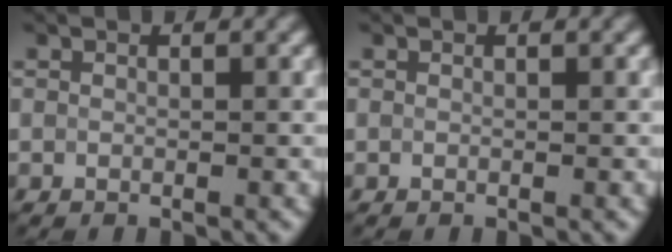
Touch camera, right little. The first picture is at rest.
{"total": 0.0}